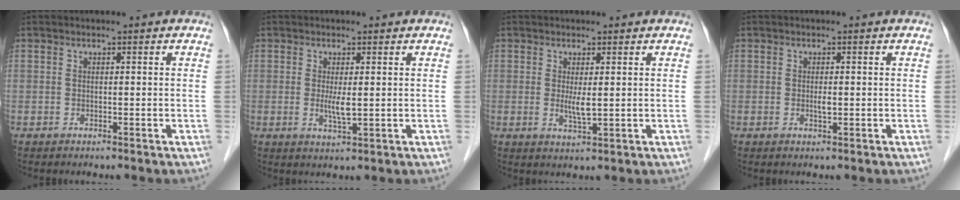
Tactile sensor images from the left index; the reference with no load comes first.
{"total": 2.6, "force": [0.0, 0.4, 2.6], "torque": [-0.053, -0.010, 0.005]}
{"total": 2.5, "force": [0.2, 0.4, 2.4], "torque": [-0.049, -0.011, 0.009]}
{"total": 1.0, "force": [-0.2, 0.2, 0.9], "torque": [-0.017, -0.005, -0.002]}